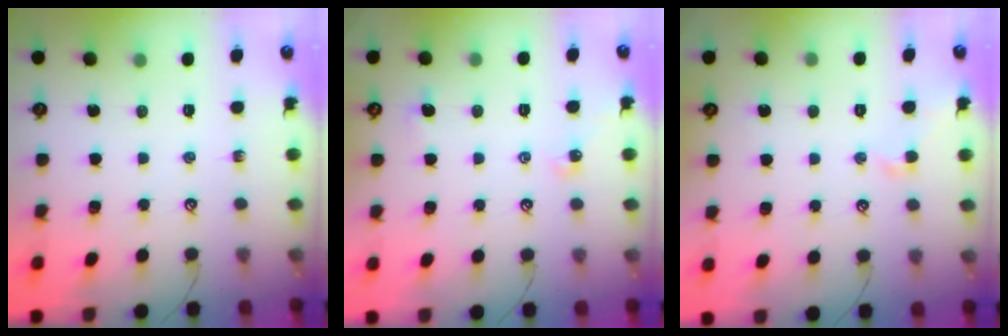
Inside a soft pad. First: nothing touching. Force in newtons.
{"total": 2.6, "press": 2.6, "slide": 0.5}
{"total": 0.5, "press": 0.2, "slide": 0.5}